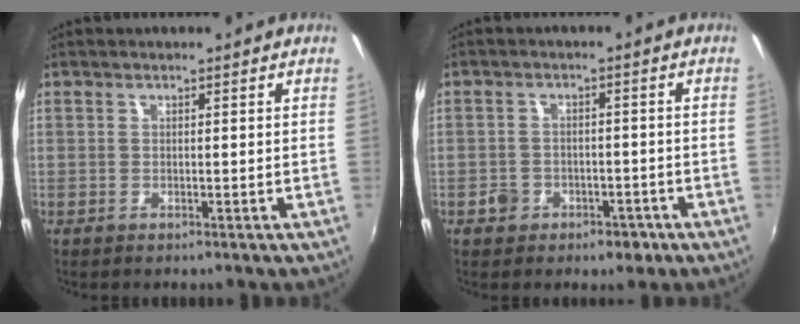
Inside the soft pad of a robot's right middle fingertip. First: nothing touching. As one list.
[{"total": 4.7, "force": [-2.6, 3.6, 1.5], "torque": [-0.036, 0.011, -0.034]}]